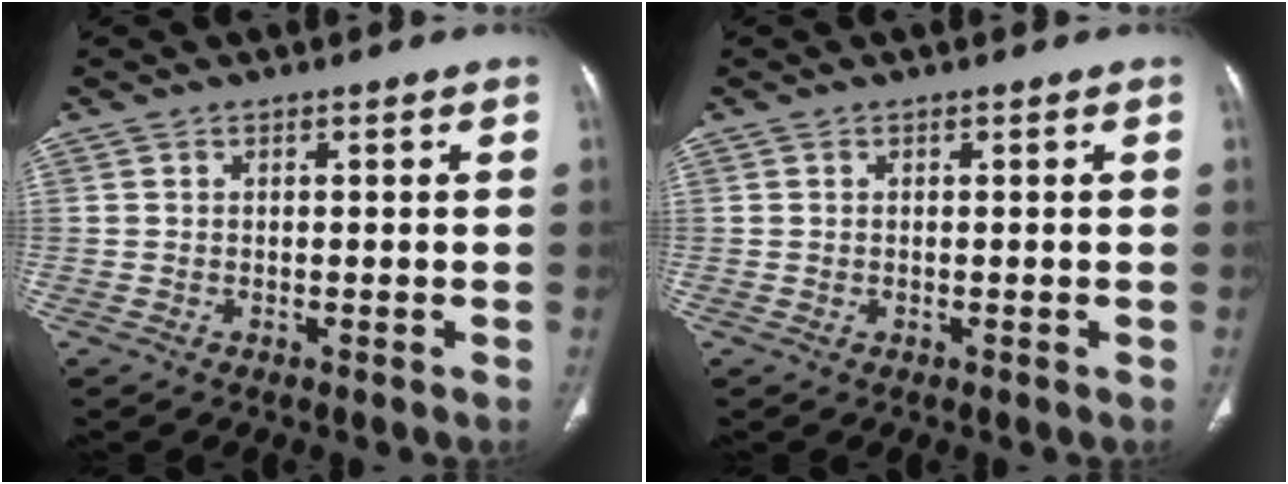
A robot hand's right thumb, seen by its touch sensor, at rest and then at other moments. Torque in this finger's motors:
{"motor_torque": [0.80, 0.64, -0.18, -0.04, -0.02]}